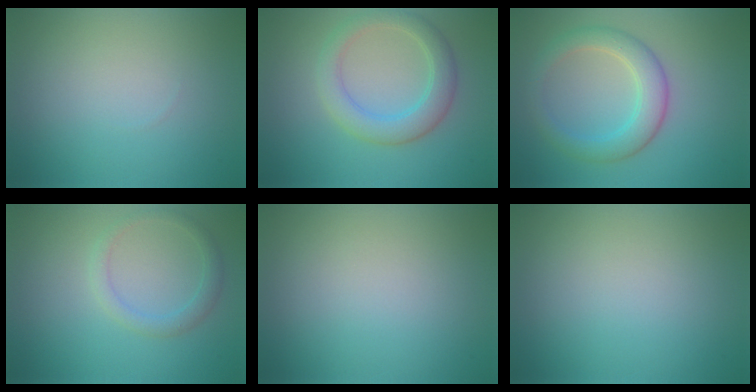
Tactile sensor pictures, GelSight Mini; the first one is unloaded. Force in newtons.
{"total": 4.1, "press": 4.0, "slide": 0.4}
{"total": 4.2, "press": 4.2, "slide": 0.1}
{"total": 1.8, "press": 1.8, "slide": 0.2}
{"total": 0.0}
{"total": 0.0}